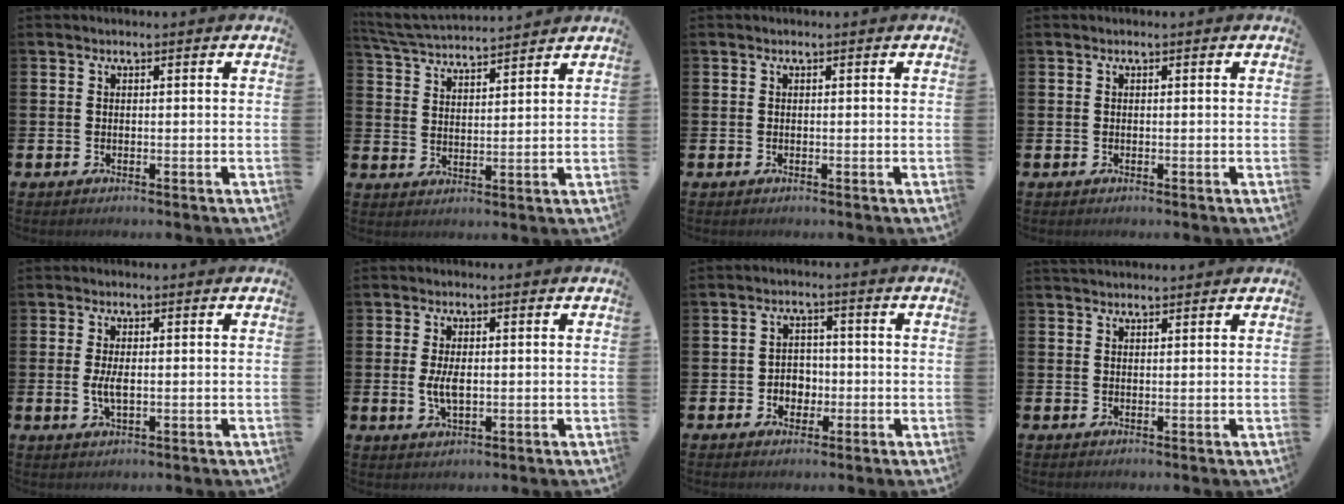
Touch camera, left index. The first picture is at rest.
{"total": 5.4, "force": [5.4, 0.4, 0.7], "torque": [-0.037, -0.031, 0.095]}
{"total": 0.0}
{"total": 0.0}
{"total": 2.8, "force": [0.1, 1.2, 2.5], "torque": [-0.056, -0.001, -0.003]}
{"total": 3.4, "force": [0.1, 1.6, 3.0], "torque": [-0.049, 0.000, -0.001]}
{"total": 3.0, "force": [-0.8, 2.7, 1.1], "torque": [-0.027, 0.008, -0.022]}
{"total": 1.8, "force": [1.7, 0.4, 0.2], "torque": [0.004, -0.003, 0.030]}